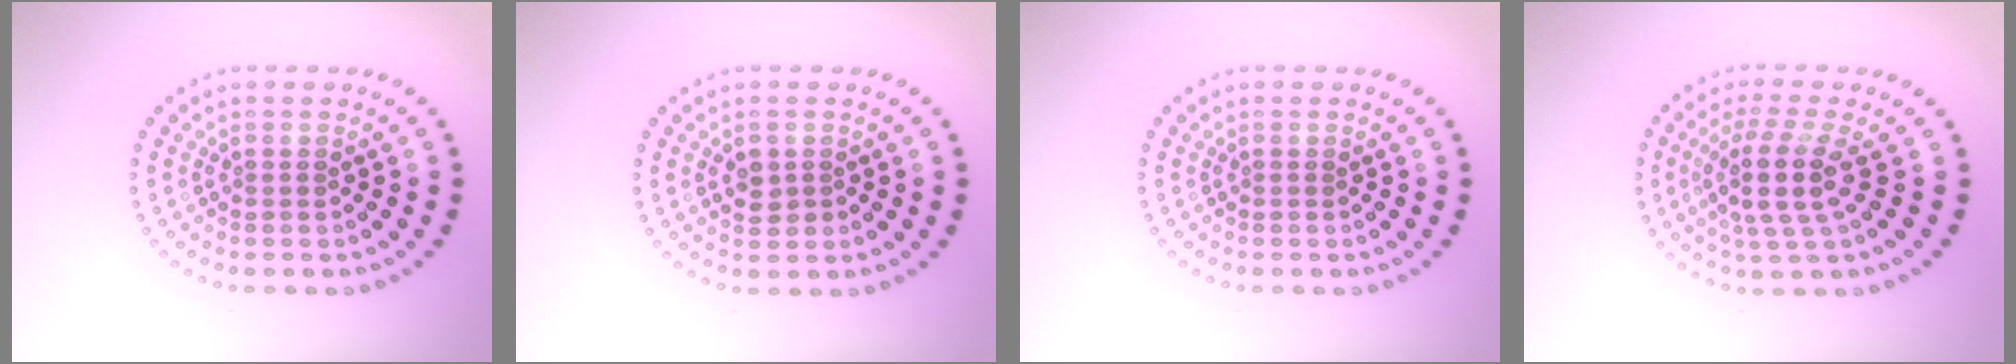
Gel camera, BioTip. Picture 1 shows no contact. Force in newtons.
{"total": 1.7, "press": 1.7, "slide": 0.2}
{"total": 0.0}
{"total": 4.2, "press": 3.2, "slide": 2.7}